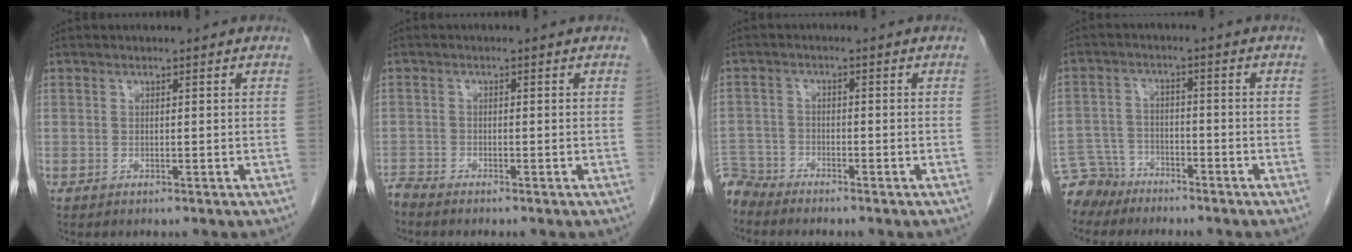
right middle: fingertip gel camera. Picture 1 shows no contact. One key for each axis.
{"total": 1.6, "fx": -1.6, "fy": -0.2, "fz": 0.0, "tx": -0.001, "ty": -0.005, "tz": -0.033}
{"total": 4.4, "fx": -4.3, "fy": 0.8, "fz": -0.6, "tx": 0.018, "ty": -0.006, "tz": -0.085}
{"total": 5.6, "fx": -4.9, "fy": 2.6, "fz": -0.4, "tx": 0.008, "ty": -0.004, "tz": -0.097}